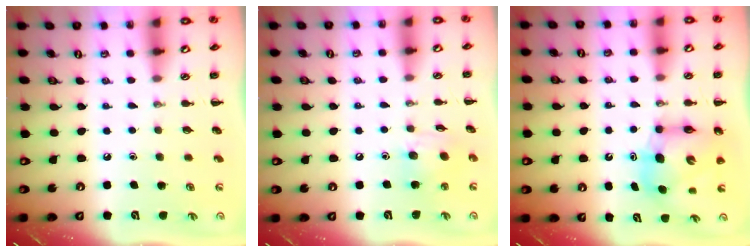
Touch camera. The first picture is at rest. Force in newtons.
{"total": 7.4, "press": 7.3, "slide": 0.9}
{"total": 7.7, "press": 7.4, "slide": 2.3}